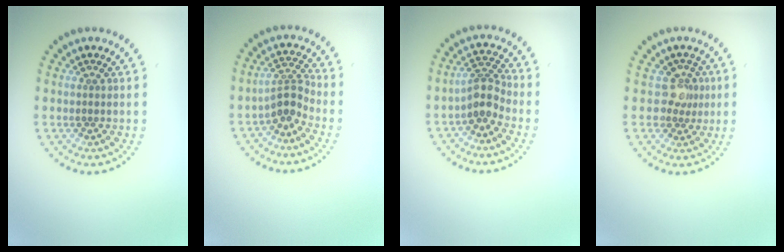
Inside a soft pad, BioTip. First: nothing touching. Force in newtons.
{"total": 2.4, "press": 1.7, "slide": 1.7}
{"total": 2.7, "press": 2.1, "slide": 1.7}
{"total": 2.0, "press": 1.6, "slide": 1.3}